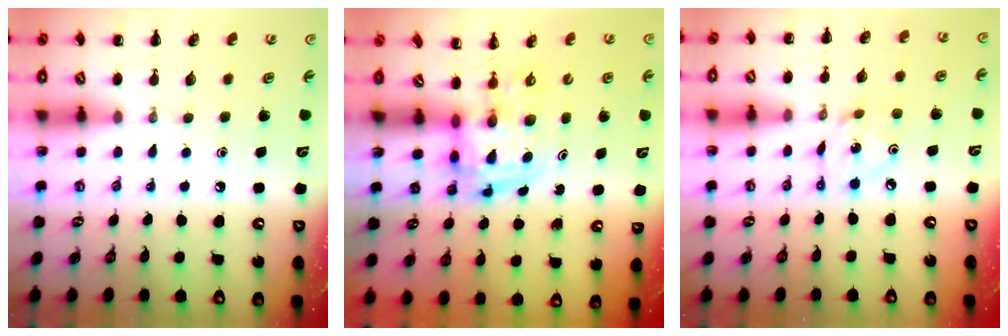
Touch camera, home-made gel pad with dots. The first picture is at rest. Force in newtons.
{"total": 3.6, "press": 3.5, "slide": 0.6}
{"total": 2.2, "press": 2.2, "slide": 0.4}